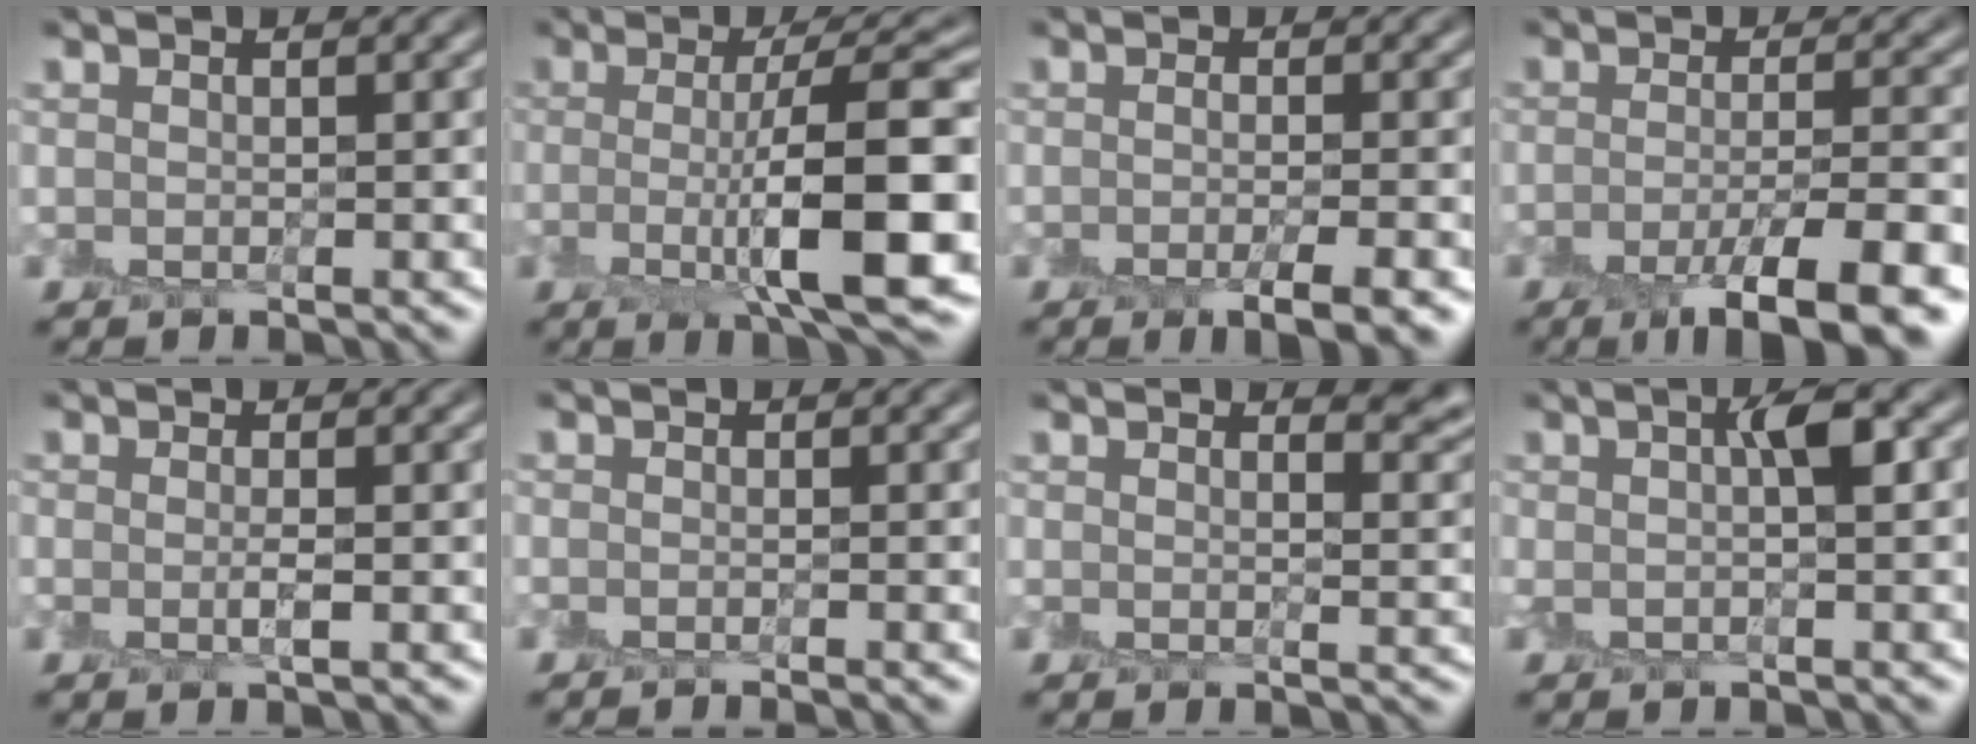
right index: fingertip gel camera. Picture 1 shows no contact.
{"total": 9.7, "force": [-1.1, 2.0, 9.5], "torque": [-0.138, -0.008, -0.017]}
{"total": 3.7, "force": [-1.9, 0.7, 3.1], "torque": [-0.049, -0.011, -0.027]}
{"total": 8.2, "force": [-4.6, 1.8, 6.5], "torque": [-0.090, -0.012, -0.074]}
{"total": 1.0, "force": [-0.2, -0.1, 0.9], "torque": [-0.022, -0.004, -0.006]}
{"total": 0.8, "force": [-0.8, -0.2, 0.2], "torque": [-0.004, -0.009, -0.016]}
{"total": 3.4, "force": [2.7, 1.0, 1.8], "torque": [-0.023, -0.001, 0.043]}
{"total": 3.1, "force": [0.6, 0.6, 3.0], "torque": [-0.052, 0.009, 0.002]}